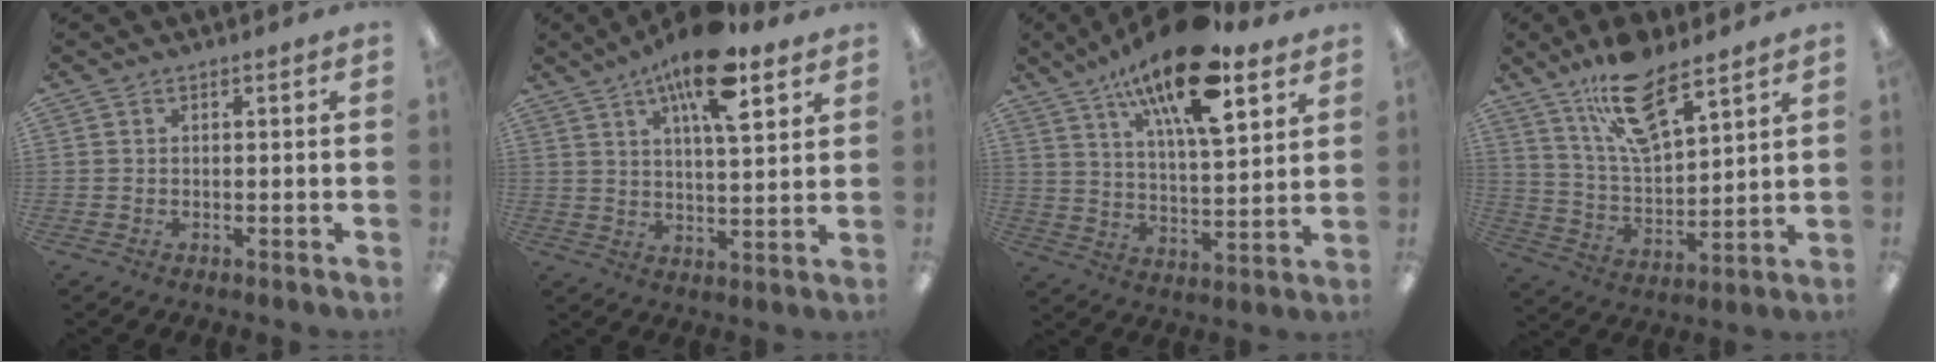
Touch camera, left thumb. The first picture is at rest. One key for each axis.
{"total": 15.4, "fx": 9.1, "fy": 5.5, "fz": 11.1, "tx": -0.166, "ty": -0.039, "tz": 0.147}
{"total": 20.5, "fx": 13.0, "fy": 6.9, "fz": 14.2, "tx": -0.233, "ty": -0.067, "tz": 0.212}
{"total": 16.4, "fx": 11.4, "fy": 6.1, "fz": 10.1, "tx": -0.183, "ty": -0.048, "tz": 0.198}